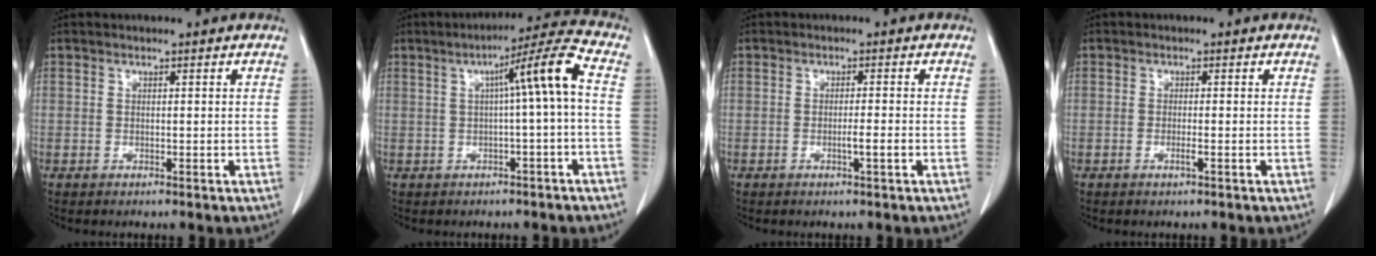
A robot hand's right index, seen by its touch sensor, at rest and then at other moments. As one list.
[{"total": 7.8, "force": [0.5, -0.9, 7.8], "torque": [-0.116, 0.020, 0.007]}, {"total": 2.0, "force": [-0.7, -0.2, 1.9], "torque": [-0.033, -0.002, -0.013]}, {"total": 1.1, "force": [-0.5, -0.1, 1.0], "torque": [-0.022, -0.002, -0.009]}]